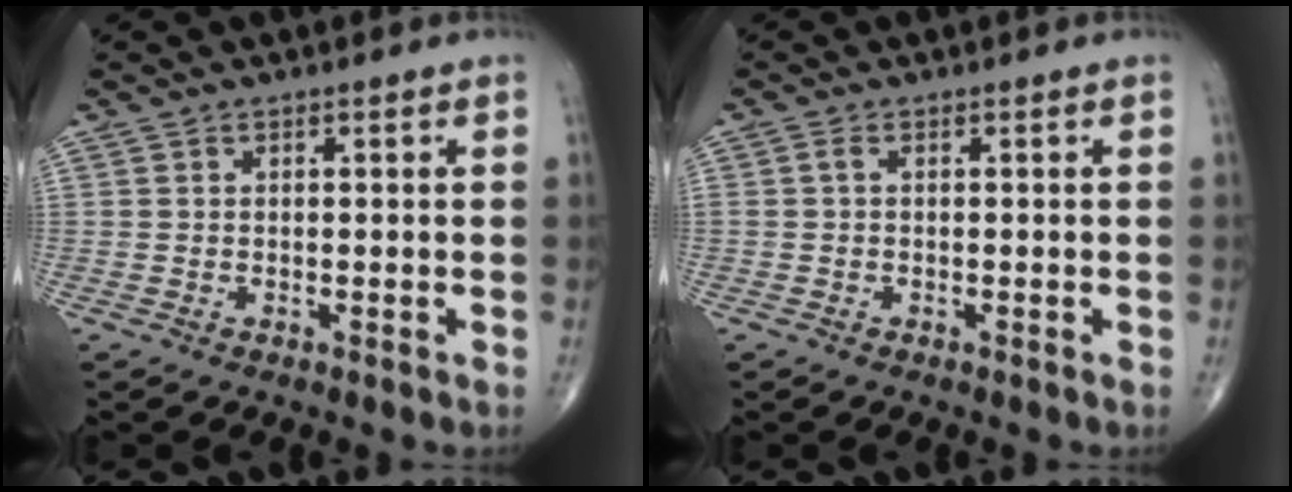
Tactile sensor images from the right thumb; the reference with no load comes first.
{"total": 0.8, "force": [0.0, 0.3, 0.7], "torque": [-0.016, 0.000, -0.002]}